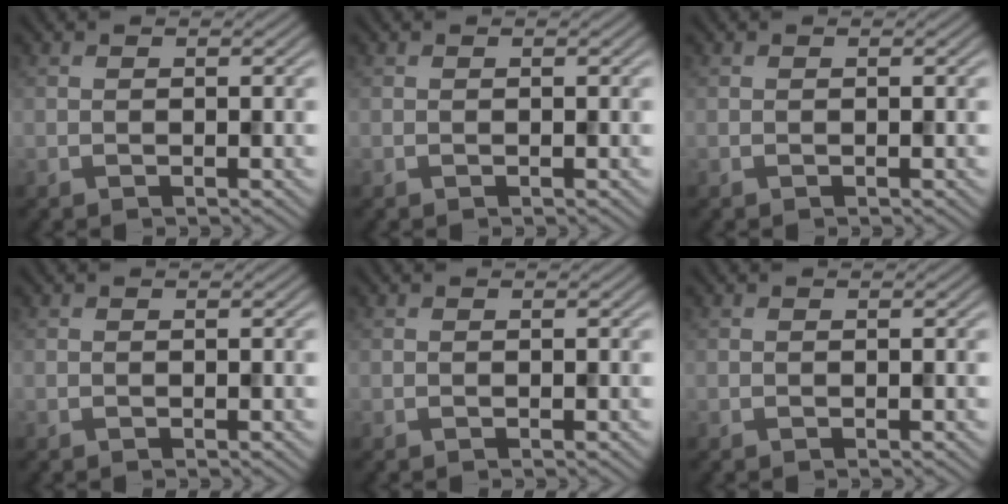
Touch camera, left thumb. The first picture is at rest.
{"total": 0.0}
{"total": 0.0}
{"total": 0.0}
{"total": 0.0}
{"total": 0.0}